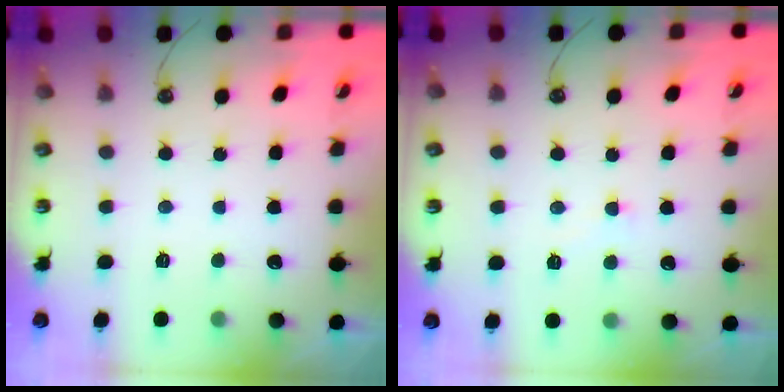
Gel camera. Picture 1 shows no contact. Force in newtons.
{"total": 2.7, "press": 2.7, "slide": 0.5}